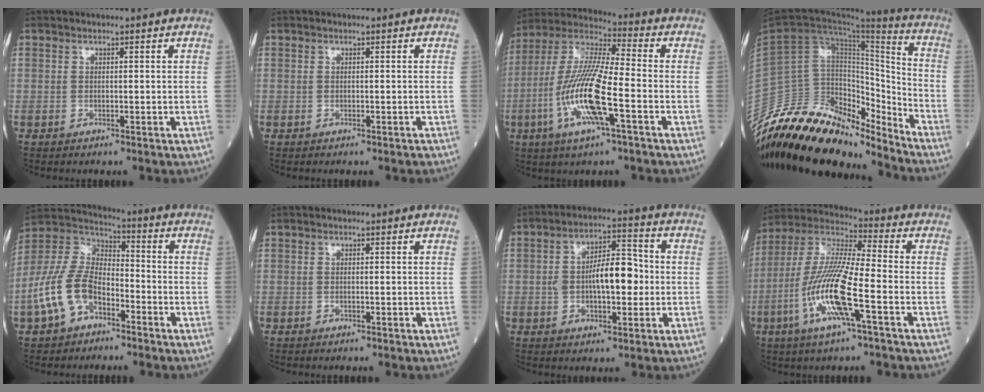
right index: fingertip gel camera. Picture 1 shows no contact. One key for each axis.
{"total": 0.0}
{"total": 15.2, "fx": -4.5, "fy": 1.9, "fz": 14.4, "tx": -0.299, "ty": -0.007, "tz": -0.089}
{"total": 22.6, "fx": -19.4, "fy": 6.1, "fz": 9.9, "tx": -0.179, "ty": 0.024, "tz": -0.341}
{"total": 11.9, "fx": -5.4, "fy": 6.8, "fz": 8.1, "tx": -0.196, "ty": 0.020, "tz": -0.107}
{"total": 0.0}
{"total": 9.4, "fx": -0.5, "fy": 3.7, "fz": 8.6, "tx": -0.151, "ty": 0.022, "tz": -0.009}
{"total": 14.5, "fx": -4.7, "fy": 1.3, "fz": 13.6, "tx": -0.284, "ty": -0.005, "tz": -0.097}